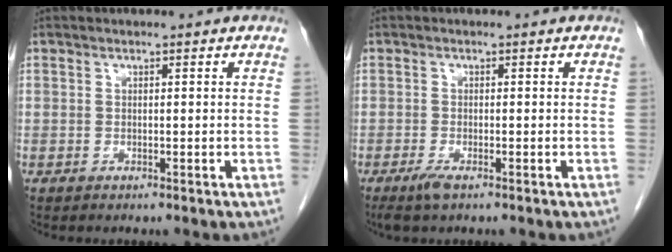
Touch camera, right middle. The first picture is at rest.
{"total": 2.2, "force": [-1.4, 0.3, 1.6], "torque": [-0.038, -0.006, -0.028]}